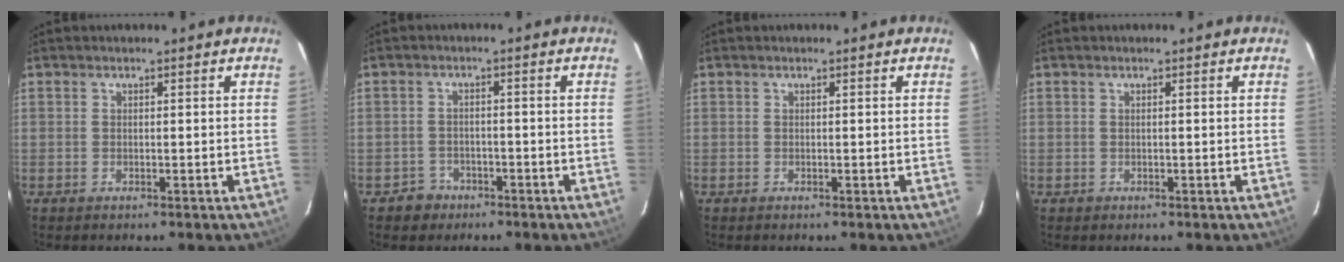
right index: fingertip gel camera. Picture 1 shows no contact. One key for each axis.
{"total": 3.6, "fx": -2.3, "fy": 2.8, "fz": 0.1, "tx": -0.015, "ty": 0.011, "tz": -0.033}
{"total": 0.0}
{"total": 0.0}